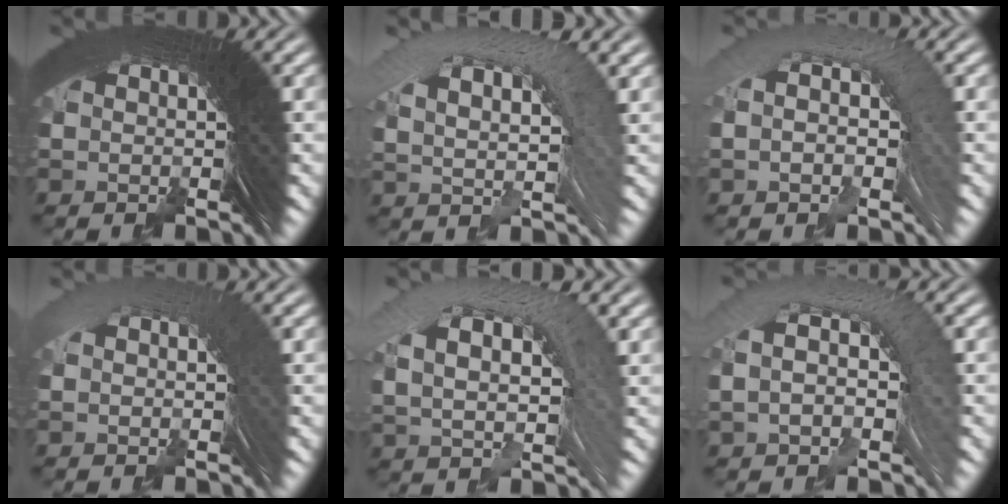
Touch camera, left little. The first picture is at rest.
{"total": 6.7, "force": [2.6, 2.9, 5.5], "torque": [-0.069, 0.033, 0.037]}
{"total": 3.4, "force": [0.4, 1.6, 3.0], "torque": [-0.040, 0.032, -0.004]}
{"total": 1.3, "force": [0.2, 0.3, 1.2], "torque": [-0.005, 0.022, -0.004]}
{"total": 6.9, "force": [2.1, 3.4, 5.6], "torque": [-0.075, 0.035, 0.029]}
{"total": 4.4, "force": [0.5, 2.2, 3.8], "torque": [-0.058, 0.034, -0.002]}